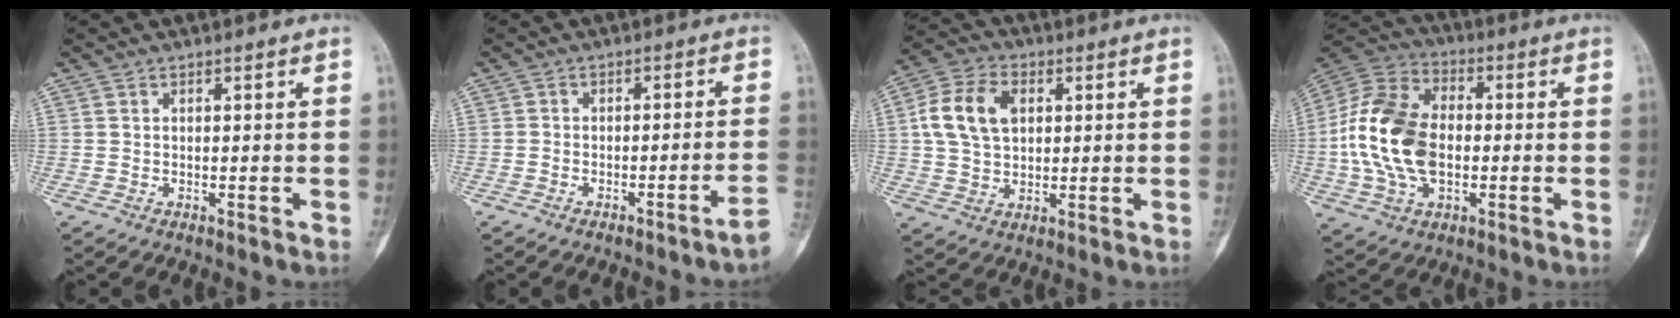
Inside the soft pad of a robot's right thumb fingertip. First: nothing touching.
{"total": 4.0, "force": [-2.8, -0.5, 2.9], "torque": [-0.034, 0.034, -0.041]}
{"total": 11.3, "force": [2.3, 7.8, 7.9], "torque": [-0.137, 0.012, 0.038]}
{"total": 18.7, "force": [-1.5, 12.0, 14.3], "torque": [-0.277, 0.022, -0.029]}